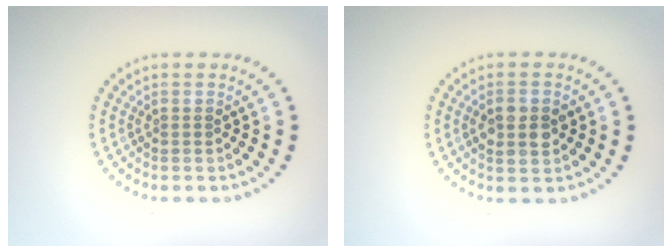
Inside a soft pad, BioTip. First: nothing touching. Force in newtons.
{"total": 2.7, "press": 2.7, "slide": 0.1}